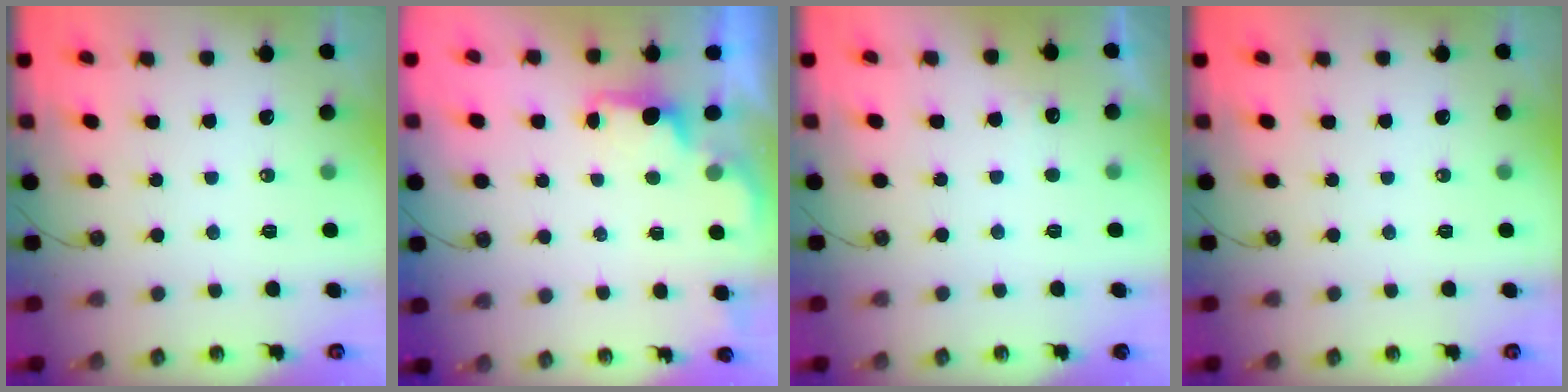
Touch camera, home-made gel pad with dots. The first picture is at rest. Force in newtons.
{"total": 1.3, "press": 1.0, "slide": 0.8}
{"total": 4.0, "press": 3.8, "slide": 1.1}
{"total": 0.0}